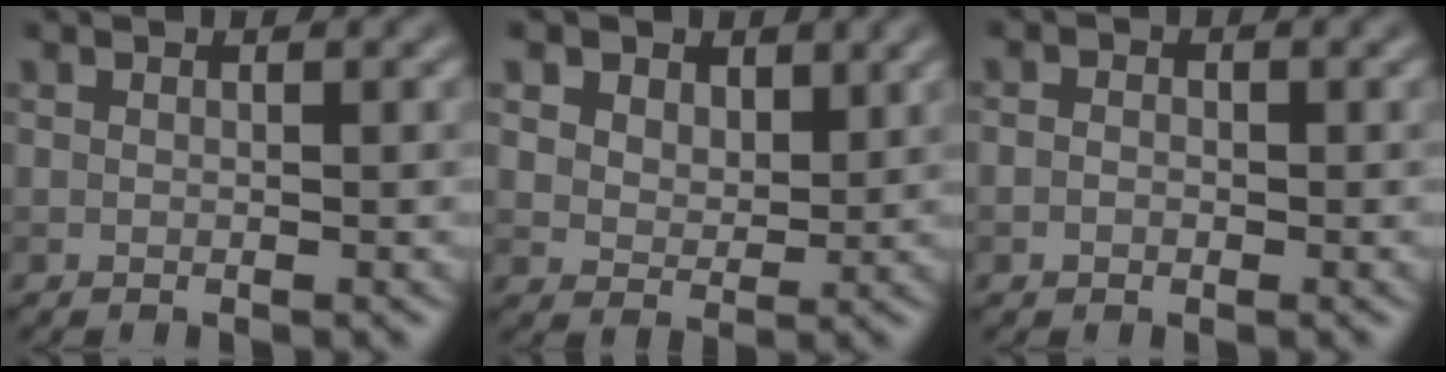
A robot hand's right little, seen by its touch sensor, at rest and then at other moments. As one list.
[{"total": 7.0, "force": [4.4, 4.6, 3.1], "torque": [-0.078, 0.001, 0.075]}, {"total": 1.0, "force": [-0.3, 0.8, 0.4], "torque": [-0.004, -0.002, -0.010]}]